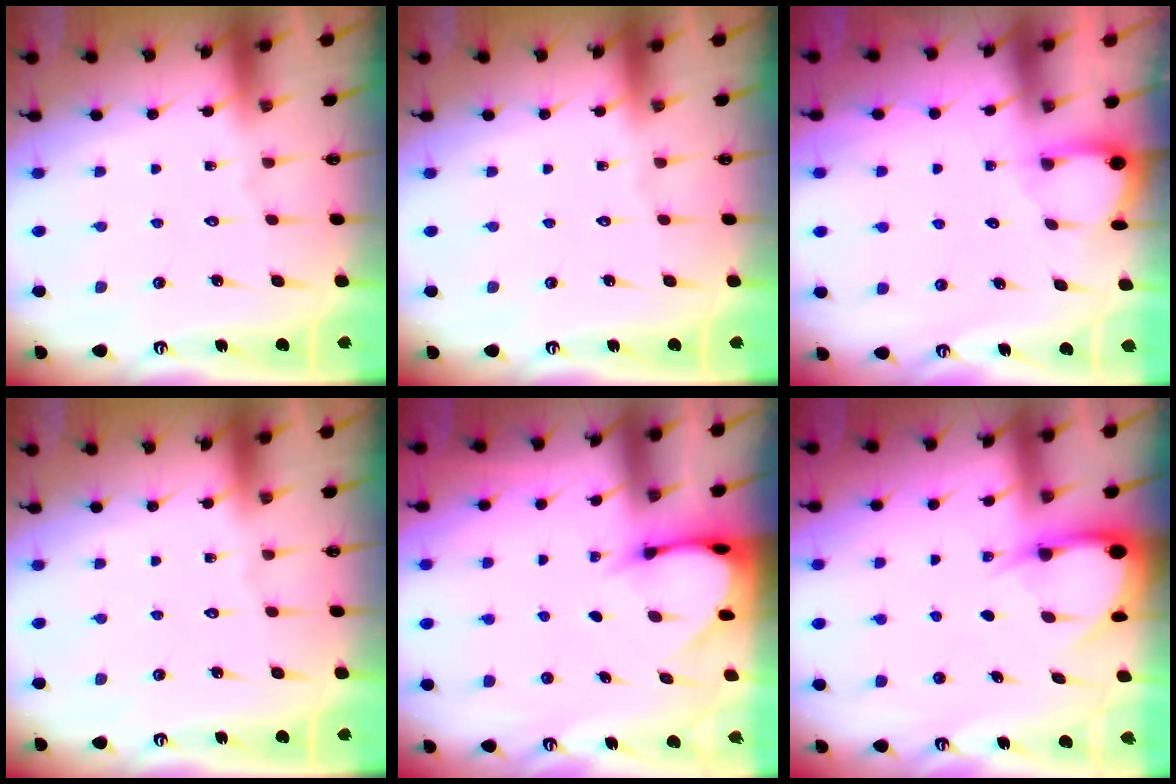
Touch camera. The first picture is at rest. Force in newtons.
{"total": 0.0}
{"total": 2.8, "press": 2.8, "slide": 0.3}
{"total": 0.0}
{"total": 3.3, "press": 3.3, "slide": 0.2}
{"total": 4.4, "press": 4.4, "slide": 0.5}